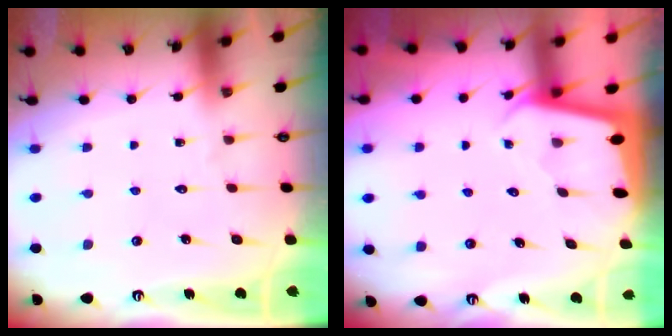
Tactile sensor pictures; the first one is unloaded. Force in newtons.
{"total": 1.8, "press": 1.8, "slide": 0.1}